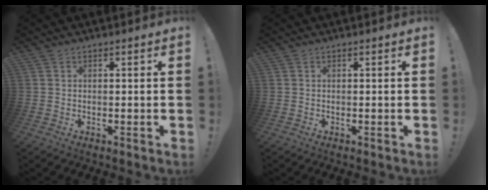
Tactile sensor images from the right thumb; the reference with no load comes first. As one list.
[{"total": 0.0}]